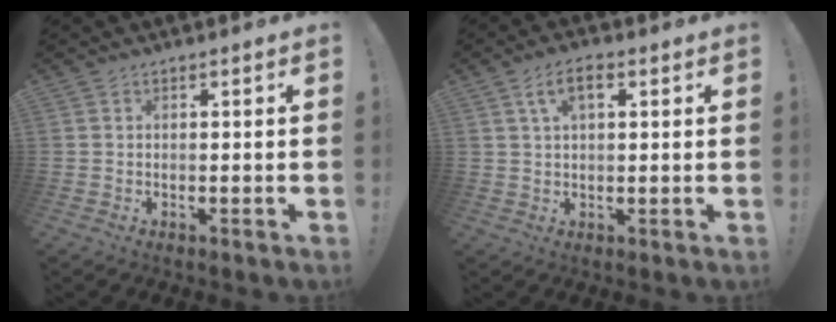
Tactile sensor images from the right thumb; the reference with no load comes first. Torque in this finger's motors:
{"motor_torque": [-0.03, 0.10, 0.32, 0.31, 0.17]}